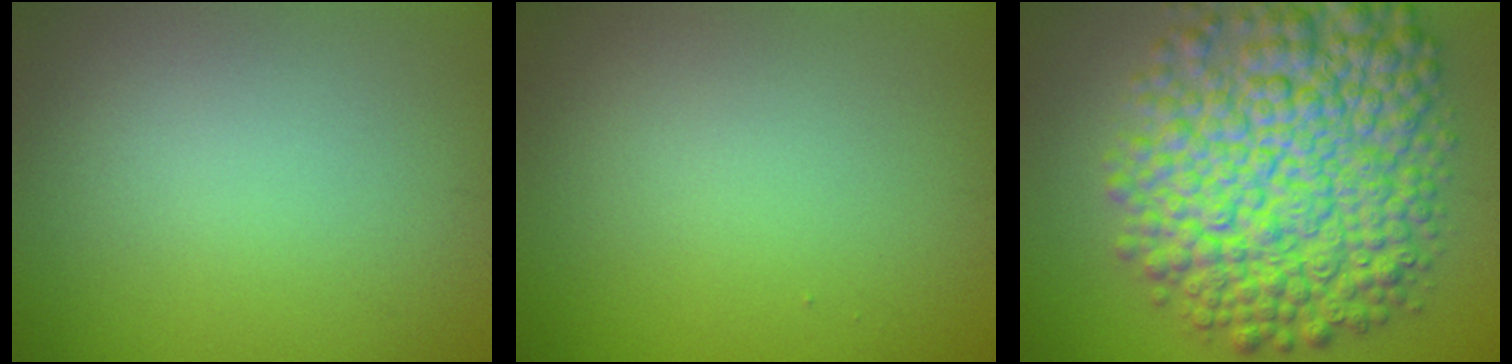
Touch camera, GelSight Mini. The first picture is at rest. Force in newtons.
{"total": 0.0}
{"total": 12.8, "press": 12.8, "slide": 0.3}